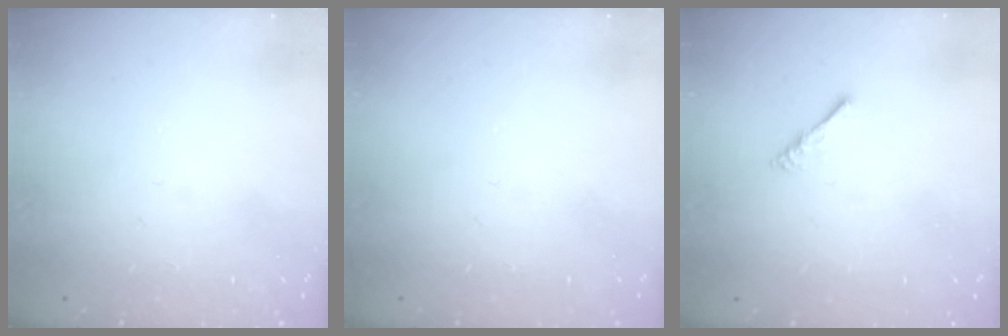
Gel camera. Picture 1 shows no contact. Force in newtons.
{"total": 0.0}
{"total": 1.7, "press": 1.6, "slide": 0.4}